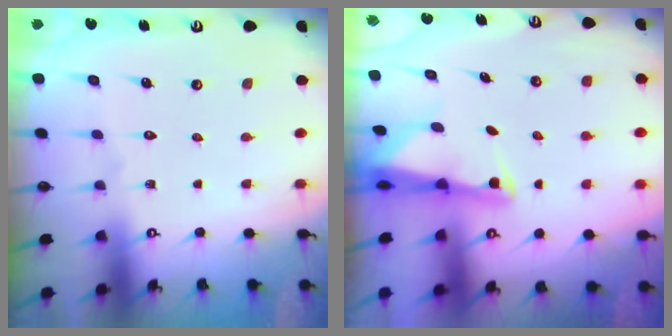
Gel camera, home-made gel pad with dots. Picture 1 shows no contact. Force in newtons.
{"total": 2.5, "press": 2.5, "slide": 0.5}